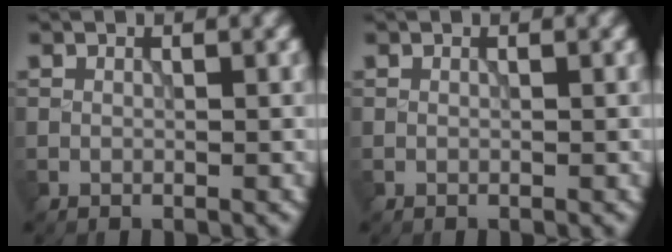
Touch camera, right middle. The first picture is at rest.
{"total": 0.0}